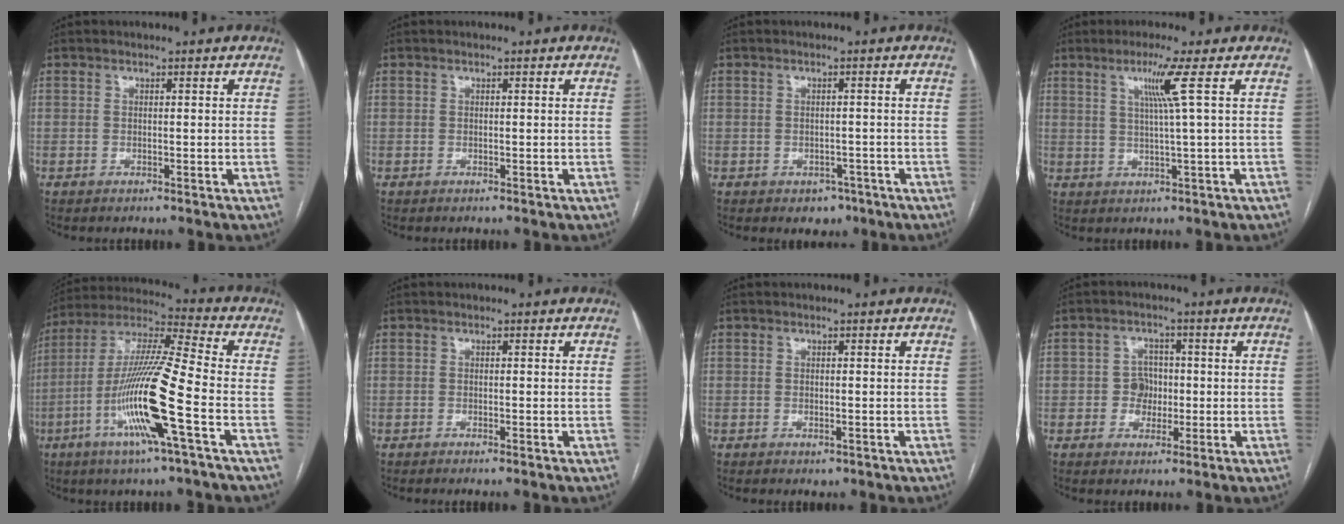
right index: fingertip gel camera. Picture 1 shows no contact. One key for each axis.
{"total": 0.0}
{"total": 2.9, "fx": -1.6, "fy": 2.2, "fz": 1.1, "tx": -0.006, "ty": 0.007, "tz": -0.013}
{"total": 5.2, "fx": 1.9, "fy": -1.7, "fz": 4.5, "tx": -0.089, "ty": -0.006, "tz": 0.038}
{"total": 16.8, "fx": -5.6, "fy": -0.2, "fz": 15.8, "tx": -0.316, "ty": -0.010, "tz": -0.113}
{"total": 0.6, "fx": -0.4, "fy": -0.1, "fz": 0.5, "tx": -0.012, "ty": 0.000, "tz": -0.007}
{"total": 0.9, "fx": -0.4, "fy": 0.5, "fz": 0.7, "tx": -0.011, "ty": -0.002, "tz": -0.001}
{"total": 3.9, "fx": -0.5, "fy": 3.5, "fz": 1.5, "tx": -0.019, "ty": 0.013, "tz": -0.006}